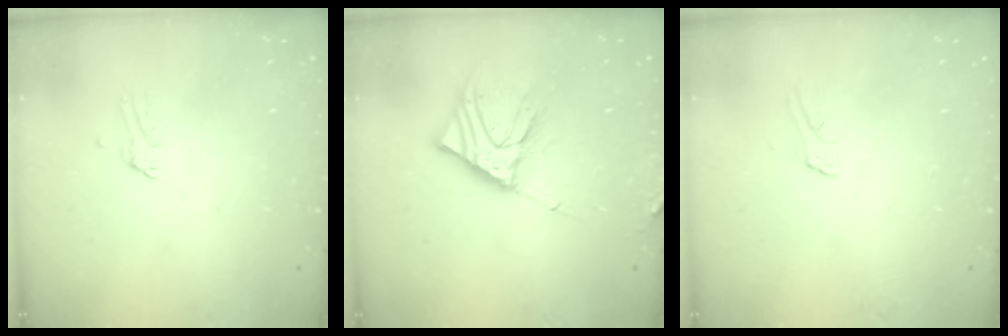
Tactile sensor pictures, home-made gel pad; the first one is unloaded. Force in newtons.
{"total": 11.2, "press": 11.1, "slide": 1.5}
{"total": 3.6, "press": 3.6, "slide": 0.3}